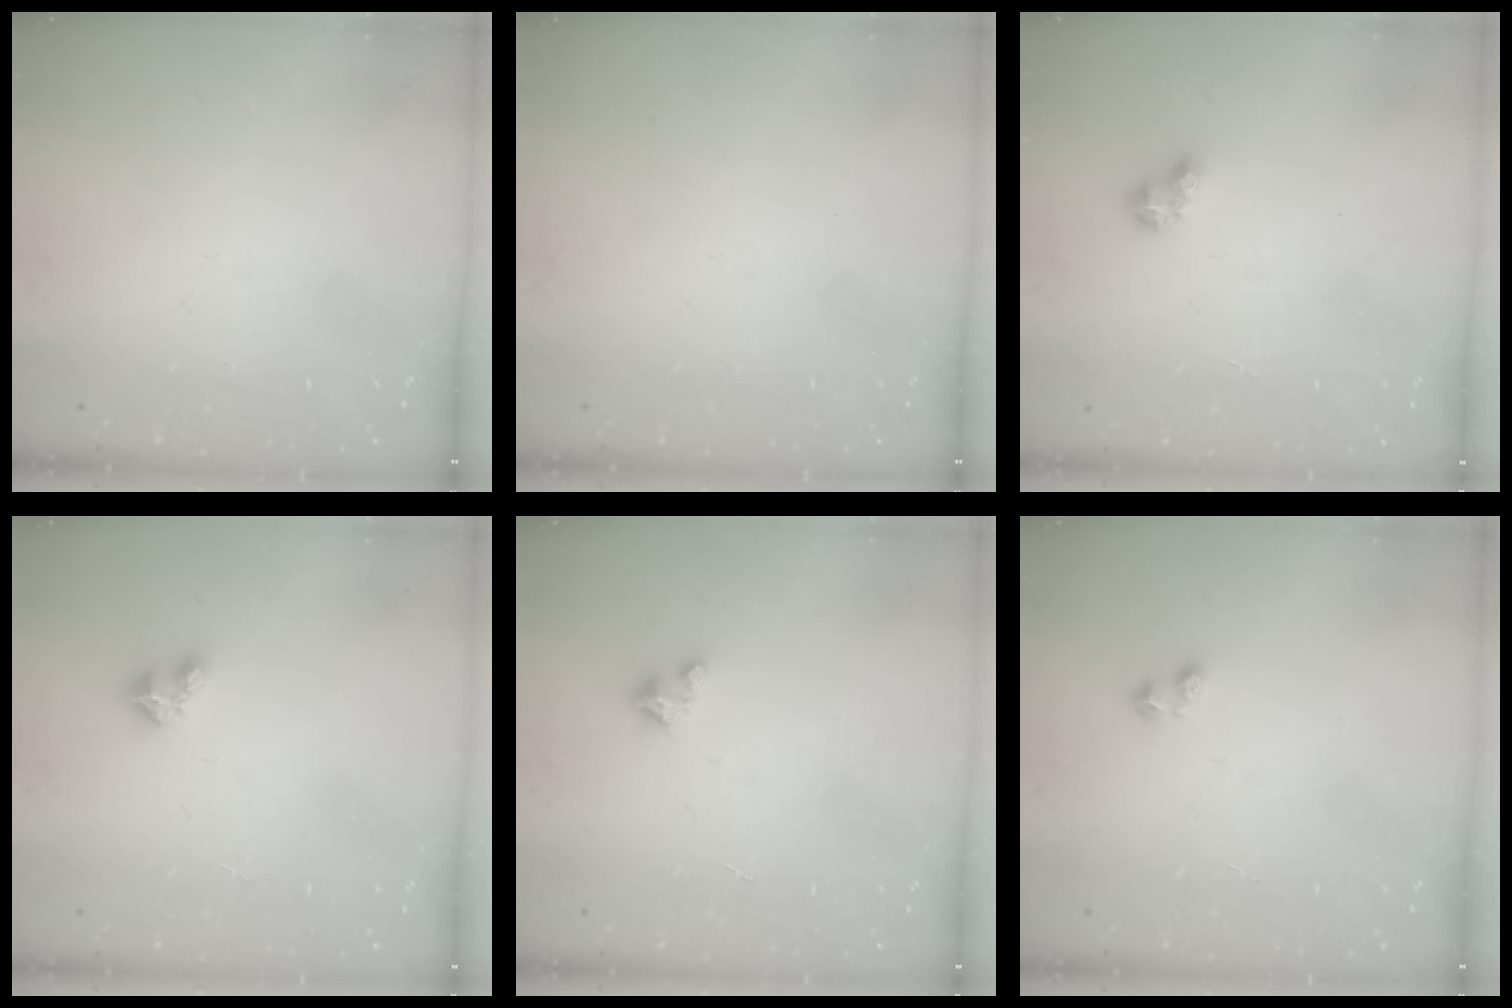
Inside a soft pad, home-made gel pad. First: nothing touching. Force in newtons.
{"total": 0.0}
{"total": 4.3, "press": 4.3, "slide": 0.4}
{"total": 2.4, "press": 2.4, "slide": 0.3}
{"total": 2.4, "press": 2.4, "slide": 0.2}
{"total": 1.9, "press": 1.8, "slide": 0.5}